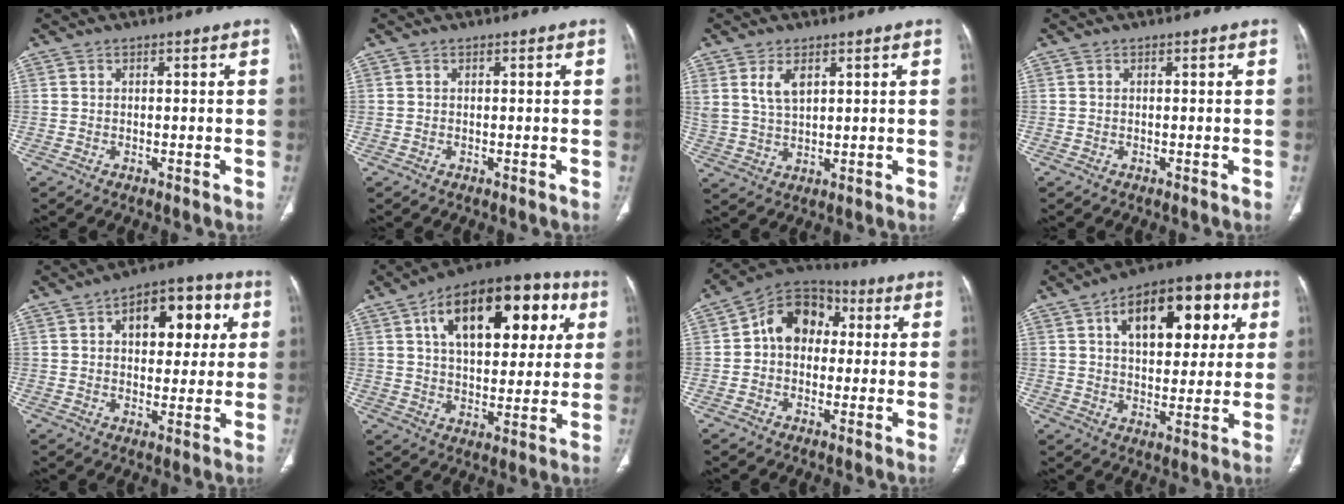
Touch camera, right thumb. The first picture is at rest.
{"total": 0.0}
{"total": 5.5, "force": [2.7, 2.9, 3.9], "torque": [-0.072, -0.012, 0.061]}
{"total": 0.0}
{"total": 14.1, "force": [4.6, 8.0, 10.7], "torque": [-0.102, 0.011, 0.063]}
{"total": 24.1, "force": [8.7, 12.7, 18.6], "torque": [-0.240, 0.012, 0.130]}
{"total": 11.7, "force": [1.6, 8.9, 7.4], "torque": [-0.085, 0.028, 0.011]}
{"total": 19.9, "force": [6.9, 10.8, 15.3], "torque": [-0.170, 0.008, 0.098]}